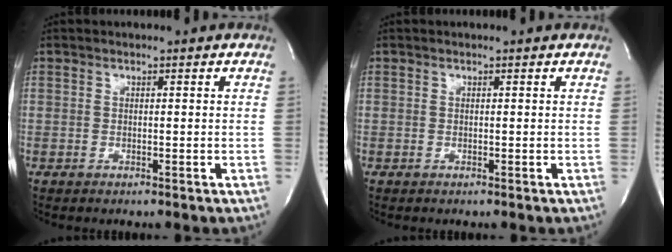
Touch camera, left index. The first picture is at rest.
{"total": 0.0}